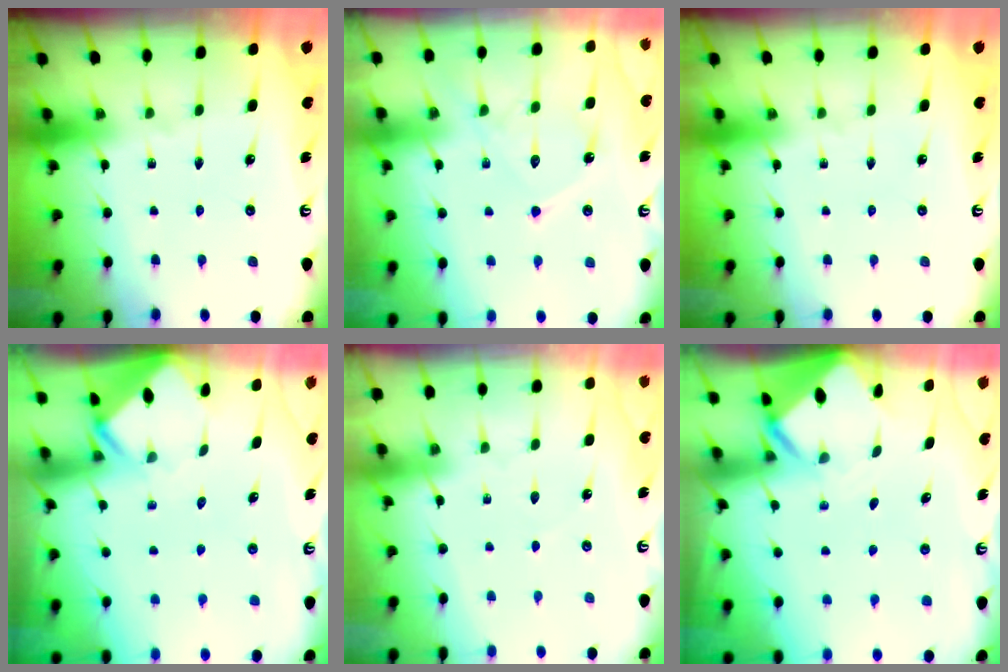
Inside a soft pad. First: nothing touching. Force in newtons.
{"total": 14.1, "press": 14.1, "slide": 1.3}
{"total": 0.0}
{"total": 2.8, "press": 2.8, "slide": 0.3}
{"total": 2.2, "press": 2.2, "slide": 0.3}
{"total": 3.0, "press": 3.0, "slide": 0.1}